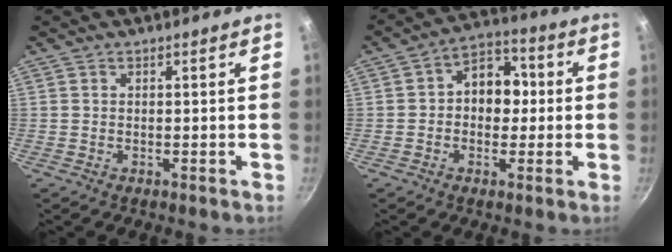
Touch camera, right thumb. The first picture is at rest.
{"total": 9.3, "force": [0.3, 7.1, 6.0], "torque": [-0.035, 0.023, -0.010]}